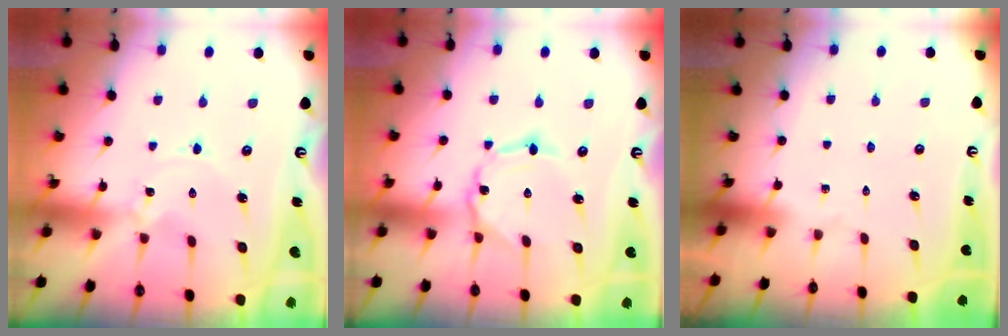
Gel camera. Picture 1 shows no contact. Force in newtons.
{"total": 1.7, "press": 1.7, "slide": 0.3}
{"total": 0.0}